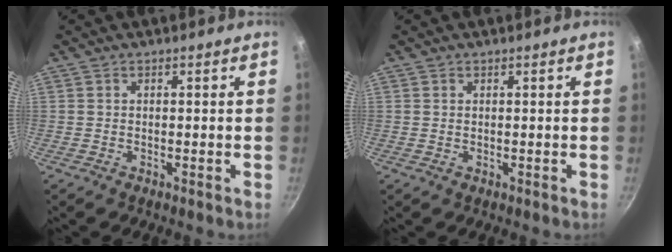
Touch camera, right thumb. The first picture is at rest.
{"total": 0.0}